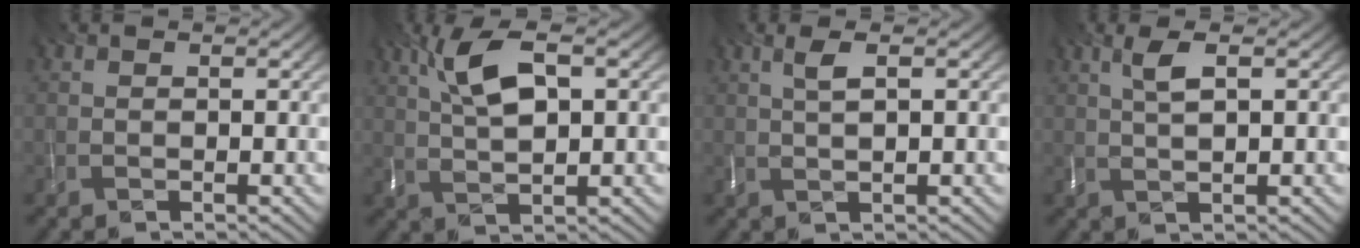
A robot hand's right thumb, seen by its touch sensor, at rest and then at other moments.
{"total": 6.9, "force": [2.4, 2.2, 6.1], "torque": [-0.133, 0.010, 0.050]}
{"total": 2.2, "force": [0.8, 0.1, 2.1], "torque": [-0.048, 0.007, 0.018]}
{"total": 2.8, "force": [1.1, 0.3, 2.6], "torque": [-0.061, 0.006, 0.025]}